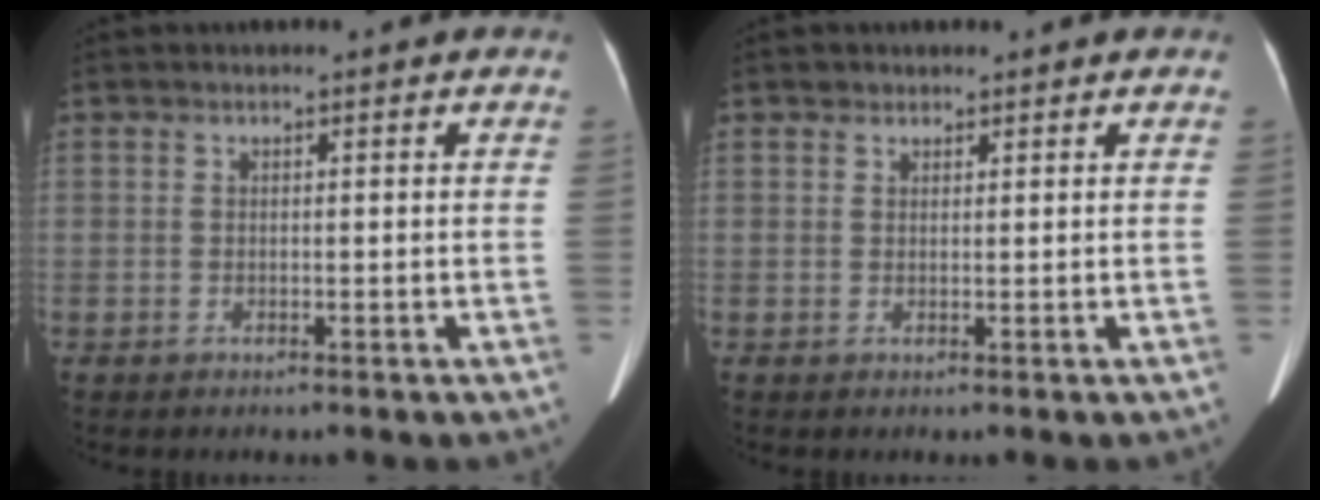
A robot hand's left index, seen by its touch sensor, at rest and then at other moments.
{"total": 0.6, "force": [0.3, 0.5, -0.1], "torque": [0.002, -0.005, 0.008]}